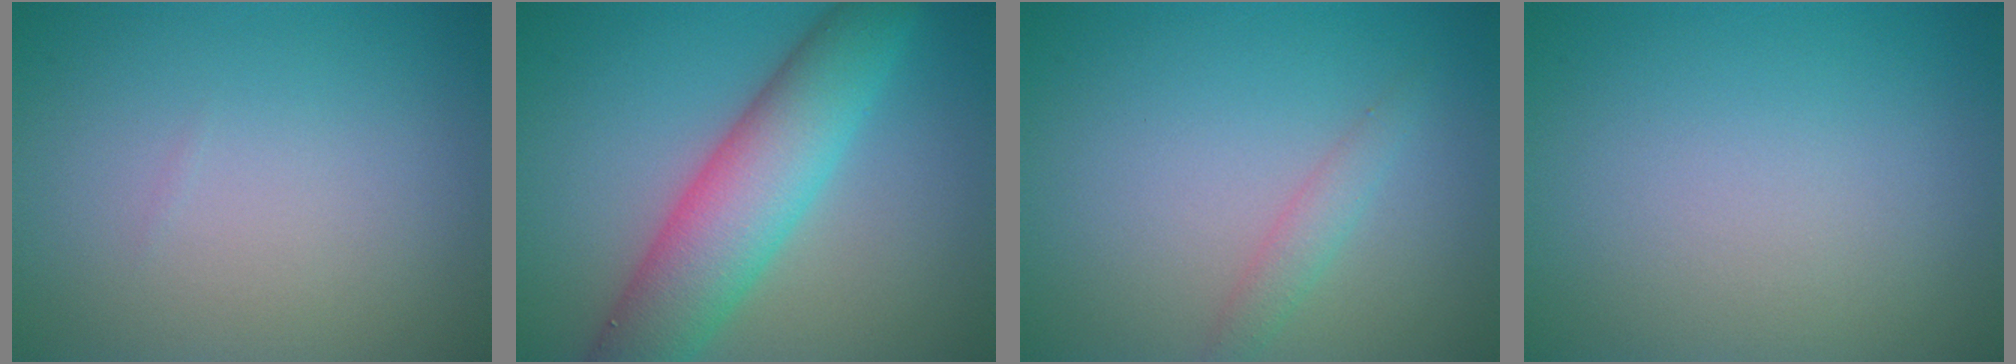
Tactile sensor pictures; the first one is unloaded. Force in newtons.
{"total": 7.9, "press": 7.9, "slide": 0.3}
{"total": 1.5, "press": 1.5, "slide": 0.0}
{"total": 0.0}